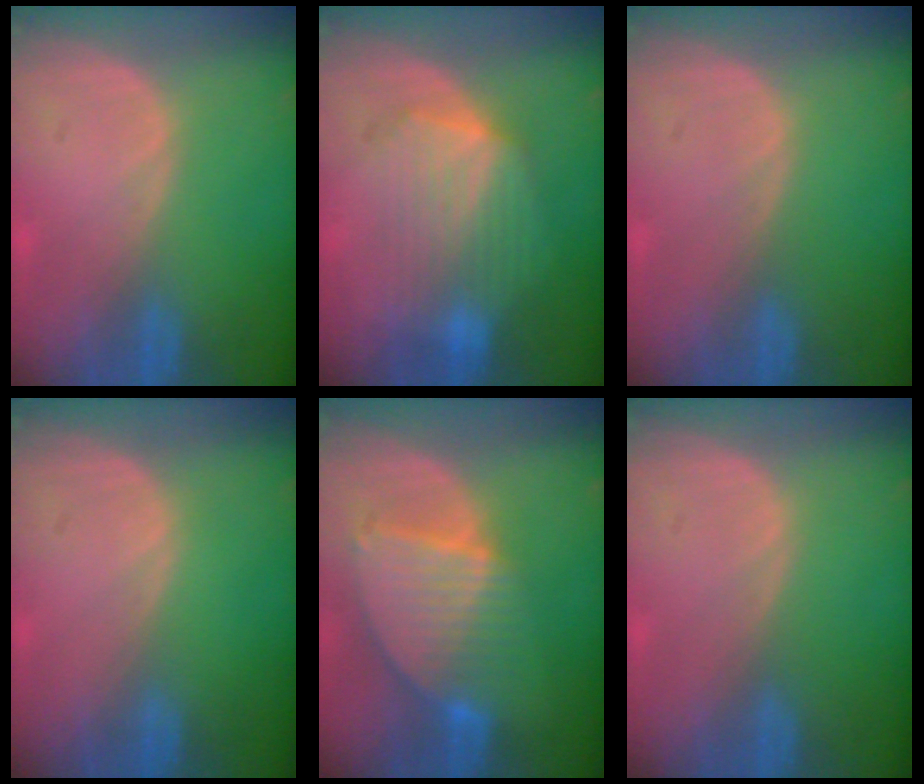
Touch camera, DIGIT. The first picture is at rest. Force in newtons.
{"total": 7.9, "press": 7.9, "slide": 0.2}
{"total": 0.0}
{"total": 0.0}
{"total": 8.5, "press": 7.4, "slide": 4.2}
{"total": 0.0}